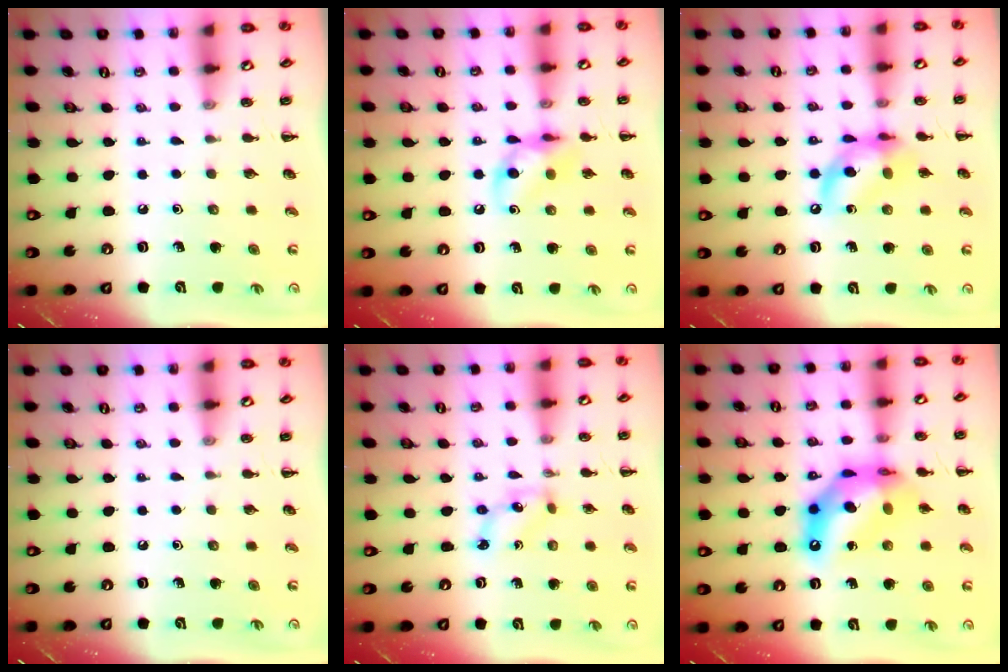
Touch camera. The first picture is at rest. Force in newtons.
{"total": 11.0, "press": 10.9, "slide": 1.4}
{"total": 13.5, "press": 13.2, "slide": 2.9}
{"total": 0.0}
{"total": 2.8, "press": 2.7, "slide": 0.7}
{"total": 14.3, "press": 13.8, "slide": 3.8}